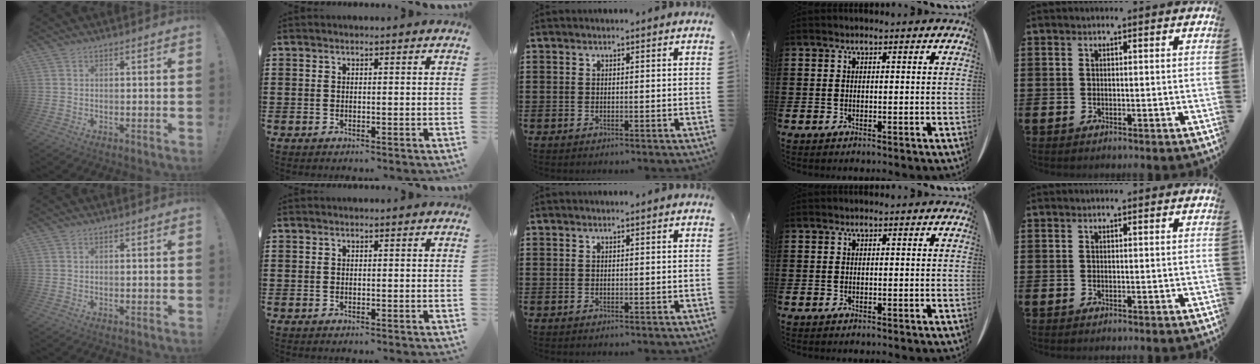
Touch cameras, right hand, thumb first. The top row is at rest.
{}